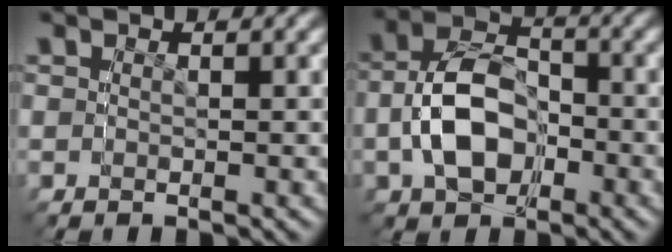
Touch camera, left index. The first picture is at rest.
{"total": 4.9, "force": [-2.4, 4.0, 1.3], "torque": [-0.053, -0.028, -0.028]}